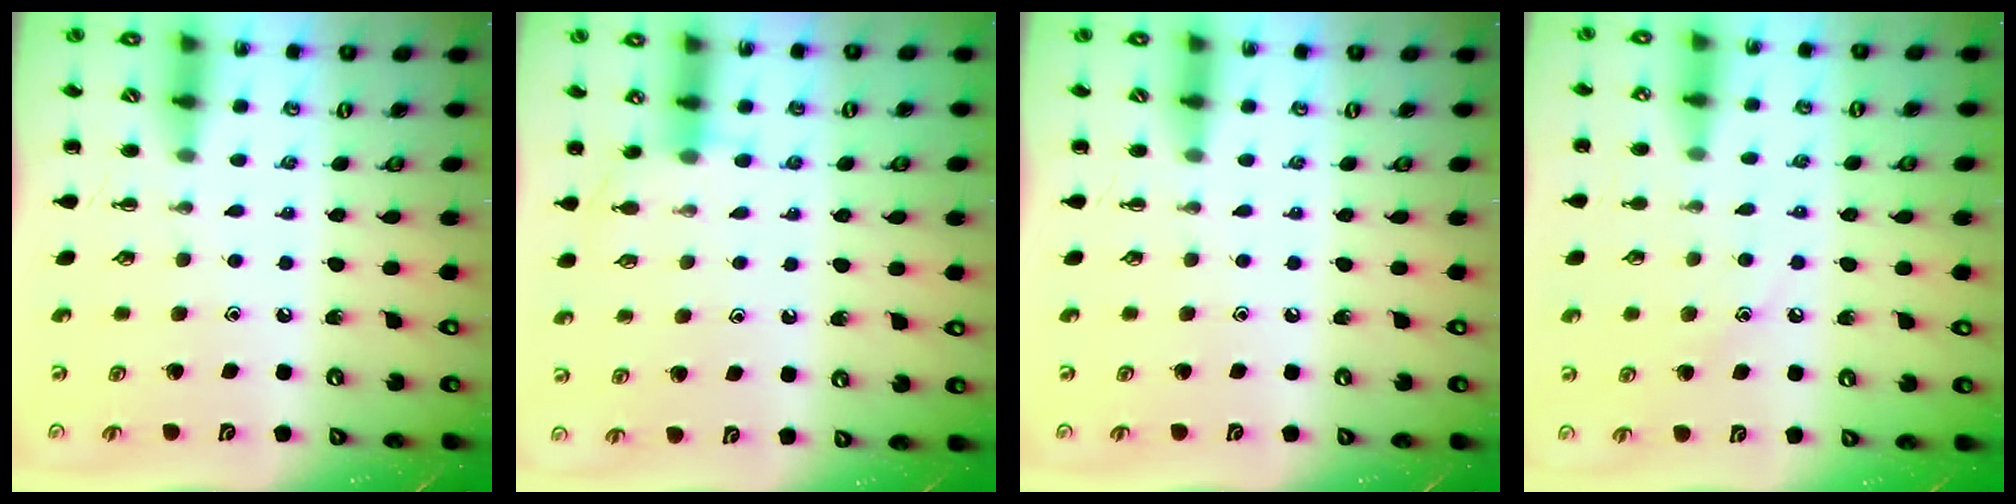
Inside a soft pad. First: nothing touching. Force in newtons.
{"total": 6.8, "press": 6.7, "slide": 1.3}
{"total": 0.0}
{"total": 8.0, "press": 7.8, "slide": 1.8}